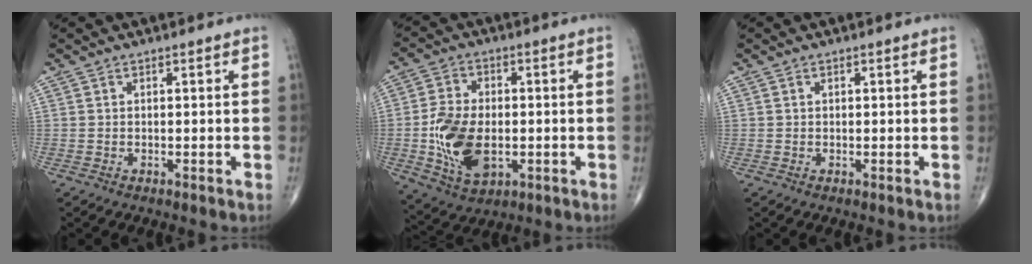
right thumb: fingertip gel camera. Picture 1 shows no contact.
{"total": 13.2, "force": [-2.0, 8.0, 10.3], "torque": [-0.186, -0.001, -0.026]}
{"total": 0.0}